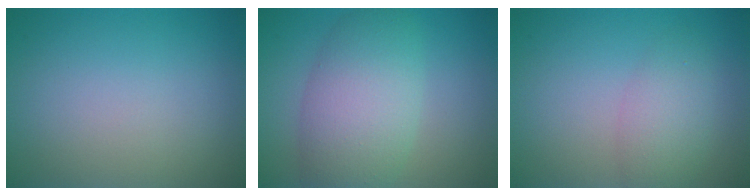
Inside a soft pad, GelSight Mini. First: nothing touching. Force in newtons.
{"total": 7.0, "press": 7.0, "slide": 0.2}
{"total": 3.0, "press": 3.0, "slide": 0.0}